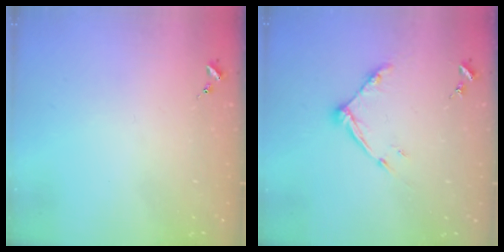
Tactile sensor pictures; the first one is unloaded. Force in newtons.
{"total": 9.3, "press": 9.3, "slide": 0.4}